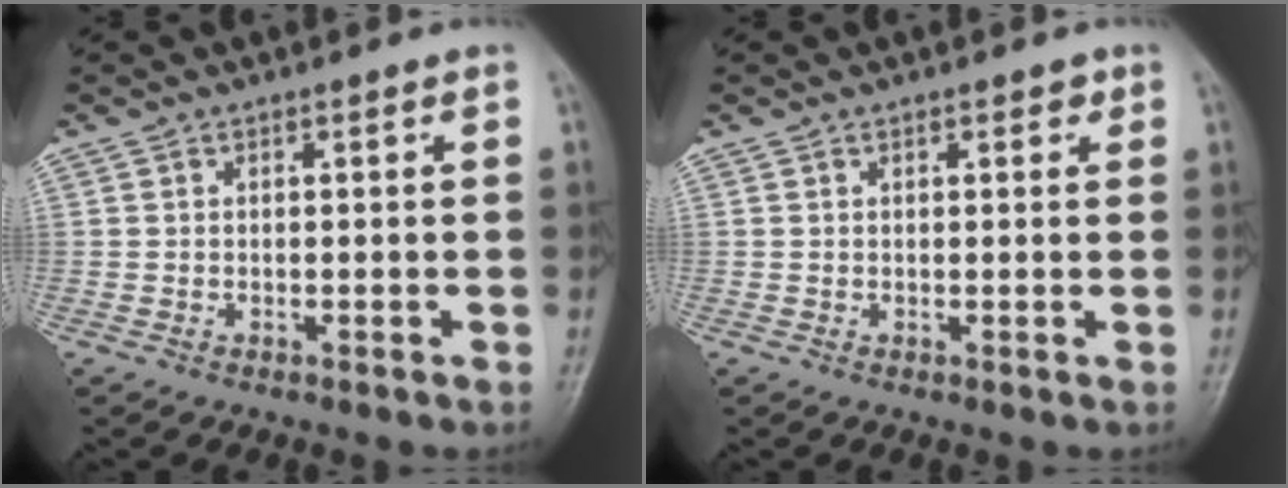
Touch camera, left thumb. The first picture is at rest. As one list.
[{"total": 1.7, "force": [0.9, 0.8, 1.1], "torque": [-0.006, -0.002, 0.009]}]